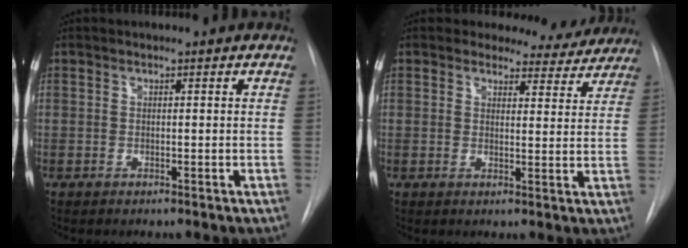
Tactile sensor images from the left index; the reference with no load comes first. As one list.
[{"total": 7.0, "force": [6.3, 3.0, 0.0], "torque": [0.027, -0.022, 0.054]}]